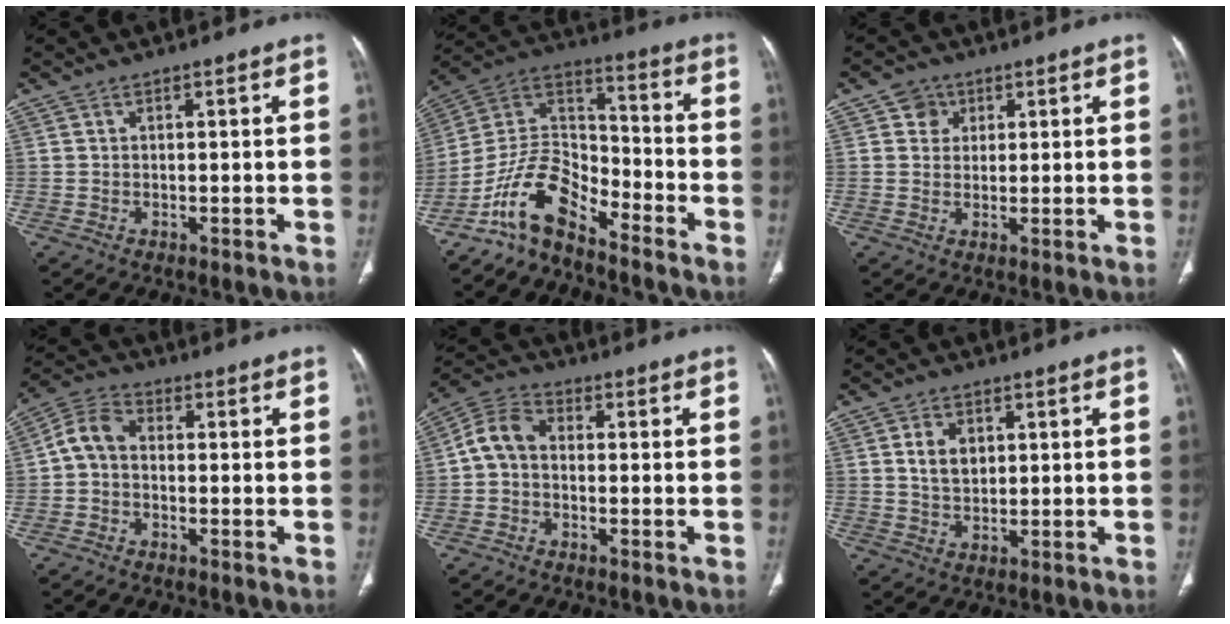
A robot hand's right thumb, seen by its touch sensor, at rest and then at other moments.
{"total": 12.1, "force": [-9.3, 5.2, 5.8], "torque": [-0.097, 0.094, -0.186]}
{"total": 3.7, "force": [1.5, 3.3, 0.8], "torque": [0.007, -0.002, 0.020]}
{"total": 5.9, "force": [-0.5, 4.2, 4.1], "torque": [-0.072, 0.021, -0.025]}
{"total": 6.4, "force": [-0.5, 4.6, 4.4], "torque": [-0.077, 0.022, -0.025]}
{"total": 5.0, "force": [1.4, 3.5, 3.3], "torque": [-0.040, -0.008, 0.030]}